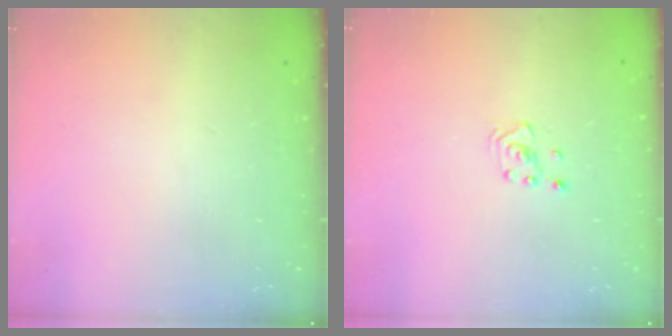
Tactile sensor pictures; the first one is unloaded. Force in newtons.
{"total": 2.6, "press": 2.4, "slide": 1.0}